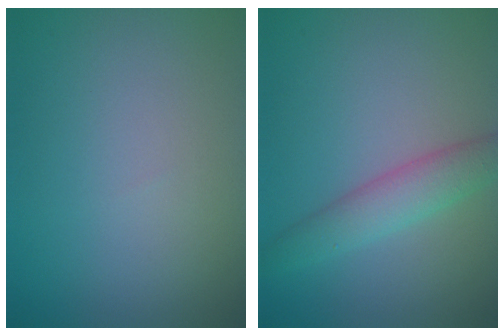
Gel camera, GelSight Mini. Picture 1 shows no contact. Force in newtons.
{"total": 3.4, "press": 3.4, "slide": 0.2}